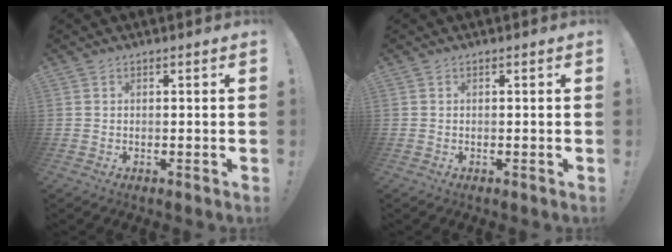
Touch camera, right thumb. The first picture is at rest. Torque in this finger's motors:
{"motor_torque": [-0.07, 0.02, 0.31, 0.07, -0.04]}